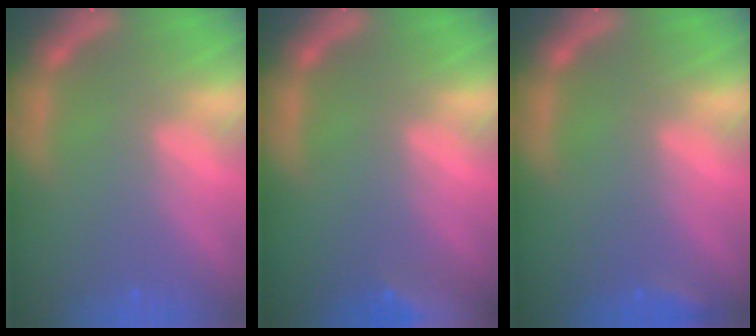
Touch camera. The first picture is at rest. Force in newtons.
{"total": 10.0}
{"total": 1.4}